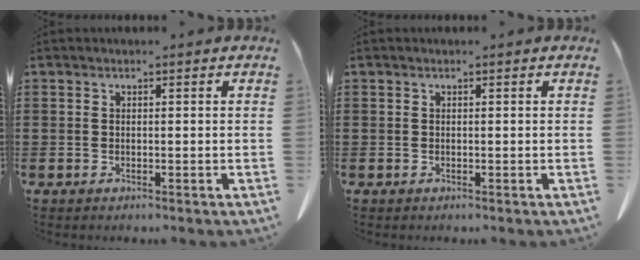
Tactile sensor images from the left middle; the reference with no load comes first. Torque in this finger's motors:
{"motor_torque": [-0.01, 0.01, 0.00, -0.01]}